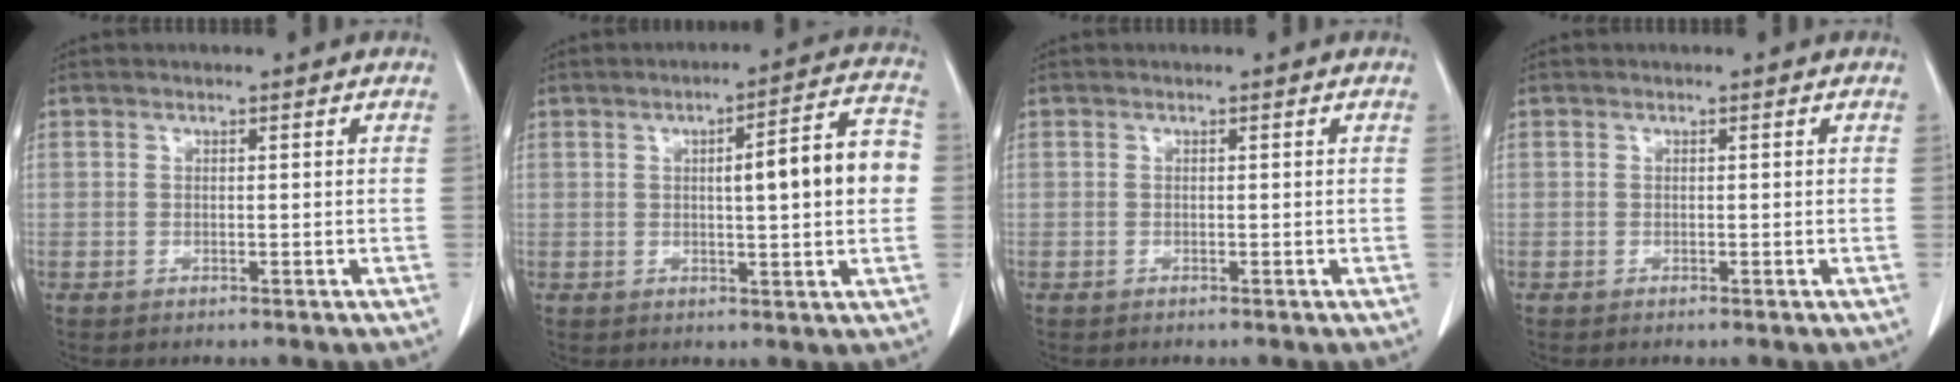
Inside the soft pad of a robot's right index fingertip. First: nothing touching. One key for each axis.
{"total": 10.3, "fx": 0.7, "fy": 1.6, "fz": 10.2, "tx": -0.133, "ty": 0.026, "tz": 0.009}
{"total": 0.0}
{"total": 0.0}